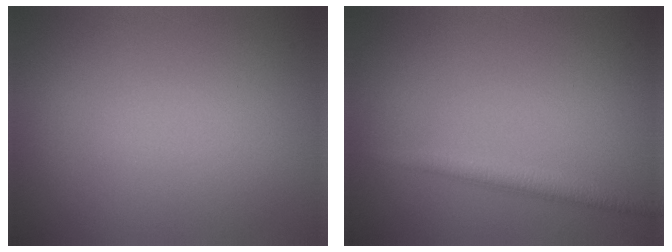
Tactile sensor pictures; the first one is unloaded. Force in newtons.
{"total": 2.4, "press": 2.4, "slide": 0.0}